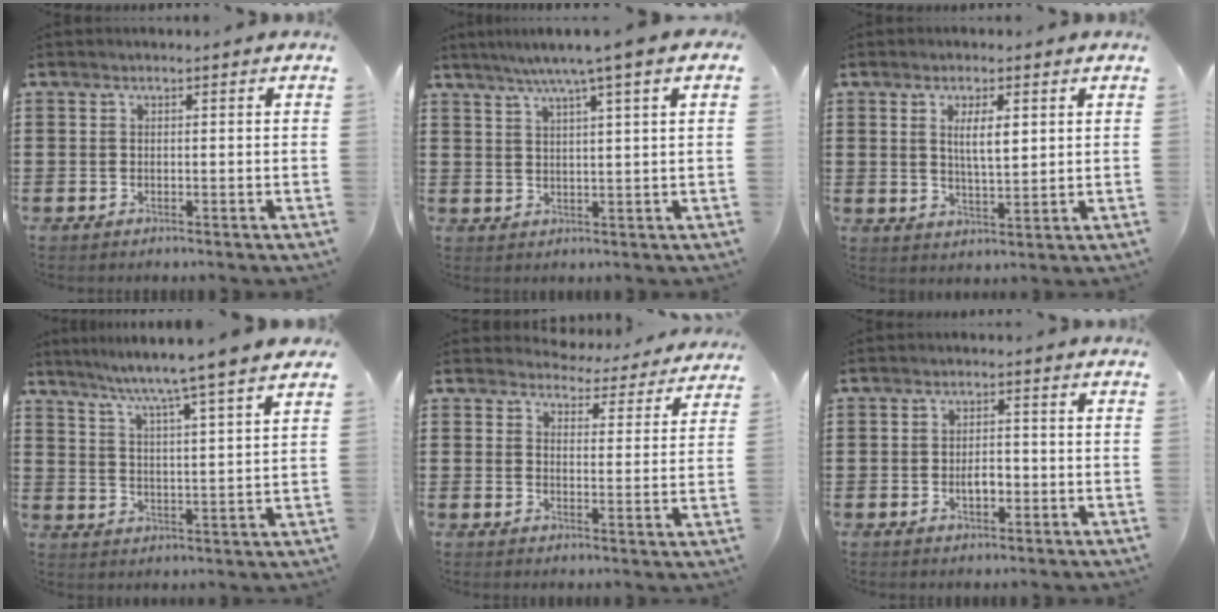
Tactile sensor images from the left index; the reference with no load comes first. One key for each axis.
{"total": 5.1, "fx": 3.3, "fy": 0.0, "fz": 3.9, "tx": -0.082, "ty": -0.006, "tz": 0.055}
{"total": 4.7, "fx": 1.7, "fy": 1.4, "fz": 4.1, "tx": -0.070, "ty": -0.001, "tz": 0.025}
{"total": 5.9, "fx": 5.1, "fy": -1.3, "fz": 2.6, "tx": -0.073, "ty": -0.038, "tz": 0.080}
{"total": 4.7, "fx": 4.7, "fy": 0.5, "fz": 0.6, "tx": -0.024, "ty": -0.030, "tz": 0.080}
{"total": 3.0, "fx": -0.7, "fy": 1.6, "fz": 2.5, "tx": -0.048, "ty": 0.004, "tz": -0.015}